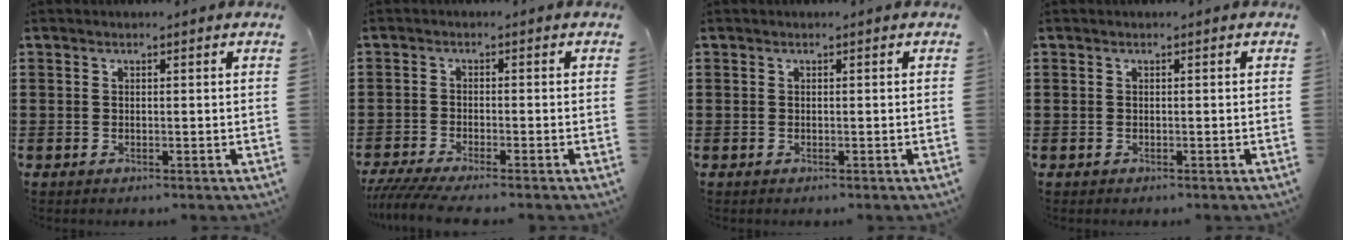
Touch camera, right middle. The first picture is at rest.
{"total": 2.9, "force": [-2.5, 0.0, 1.4], "torque": [-0.038, -0.011, -0.054]}
{"total": 0.0}
{"total": 0.0}